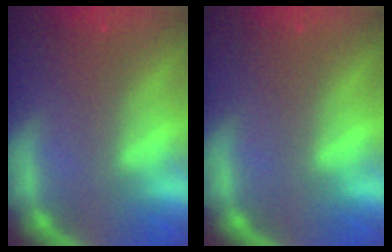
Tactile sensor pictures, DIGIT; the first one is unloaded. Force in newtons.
{"total": 0.0}